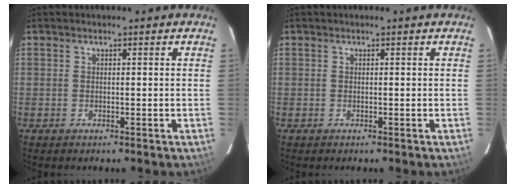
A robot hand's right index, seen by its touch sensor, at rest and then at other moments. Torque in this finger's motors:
{"motor_torque": [0.00, 0.00, 0.01, 0.00]}